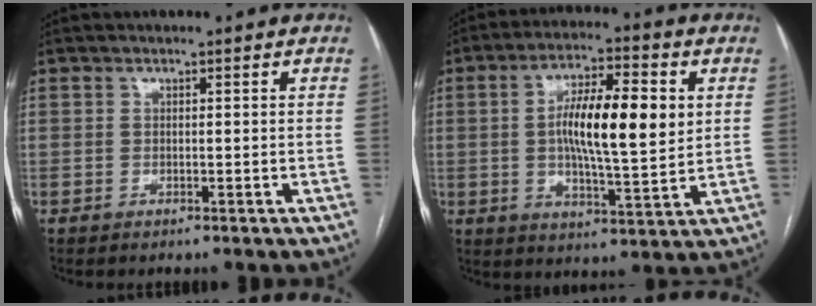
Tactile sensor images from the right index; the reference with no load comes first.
{"total": 13.4, "force": [1.9, 2.8, 13.0], "torque": [-0.225, 0.008, 0.026]}